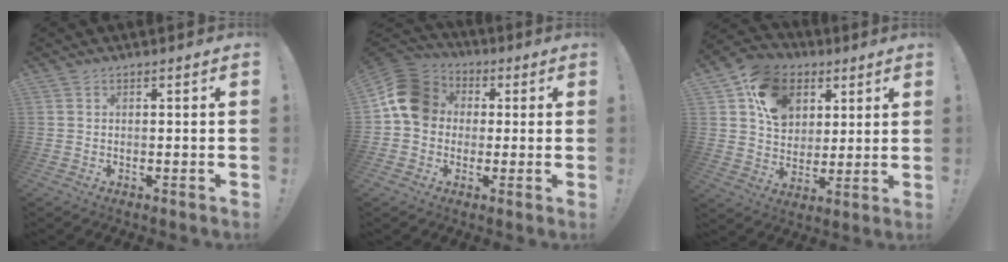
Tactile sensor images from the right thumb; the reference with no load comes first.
{"total": 14.0, "force": [1.8, 11.8, 7.3], "torque": [-0.108, 0.012, 0.039]}
{"total": 16.0, "force": [6.7, 12.3, 7.8], "torque": [-0.127, -0.016, 0.134]}